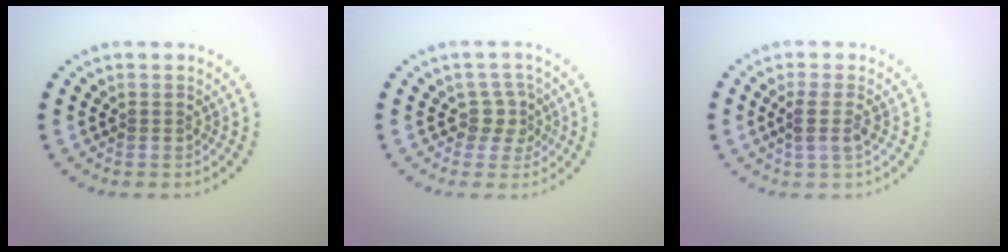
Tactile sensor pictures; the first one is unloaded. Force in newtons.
{"total": 2.2, "press": 1.6, "slide": 1.5}
{"total": 1.6, "press": 1.3, "slide": 0.9}